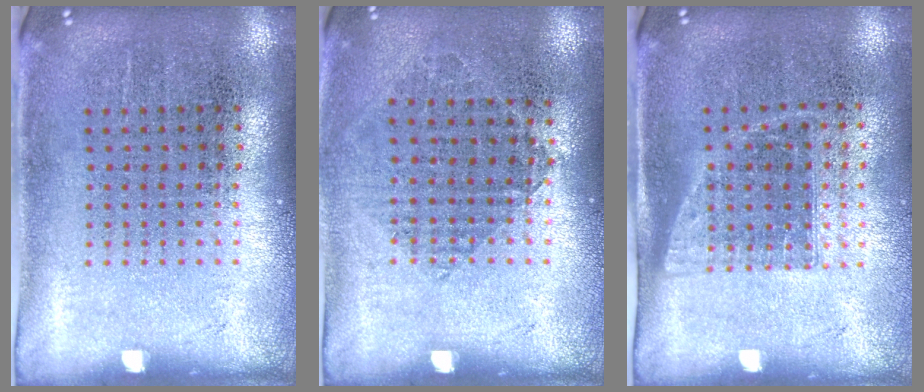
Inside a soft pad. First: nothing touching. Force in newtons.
{"total": 0.9, "press": 0.9, "slide": 0.3}
{"total": 1.1, "press": 0.9, "slide": 0.6}